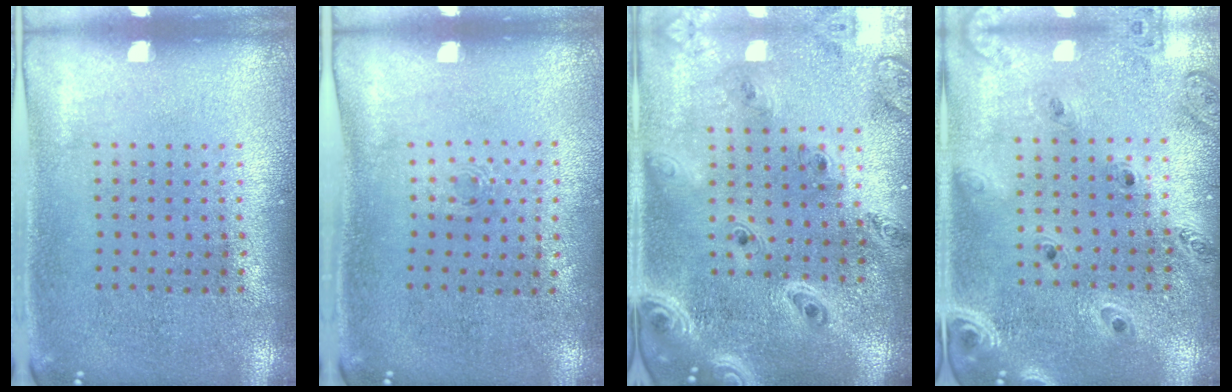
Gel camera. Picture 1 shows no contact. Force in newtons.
{"total": 0.6, "press": 0.3, "slide": 0.5}
{"total": 2.3, "press": 2.1, "slide": 1.0}
{"total": 1.3, "press": 1.3, "slide": 0.2}